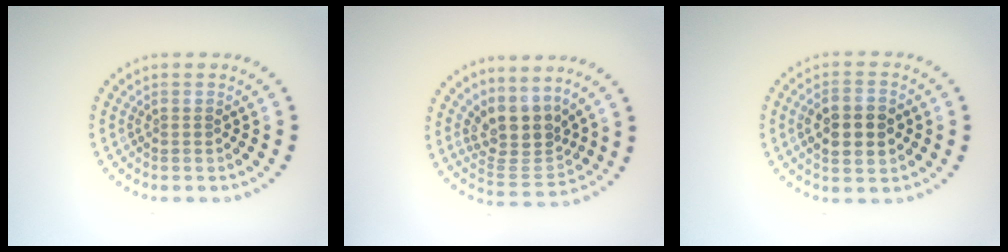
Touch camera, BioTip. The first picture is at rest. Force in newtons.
{"total": 4.1, "press": 3.1, "slide": 2.6}
{"total": 4.6, "press": 4.6, "slide": 0.3}